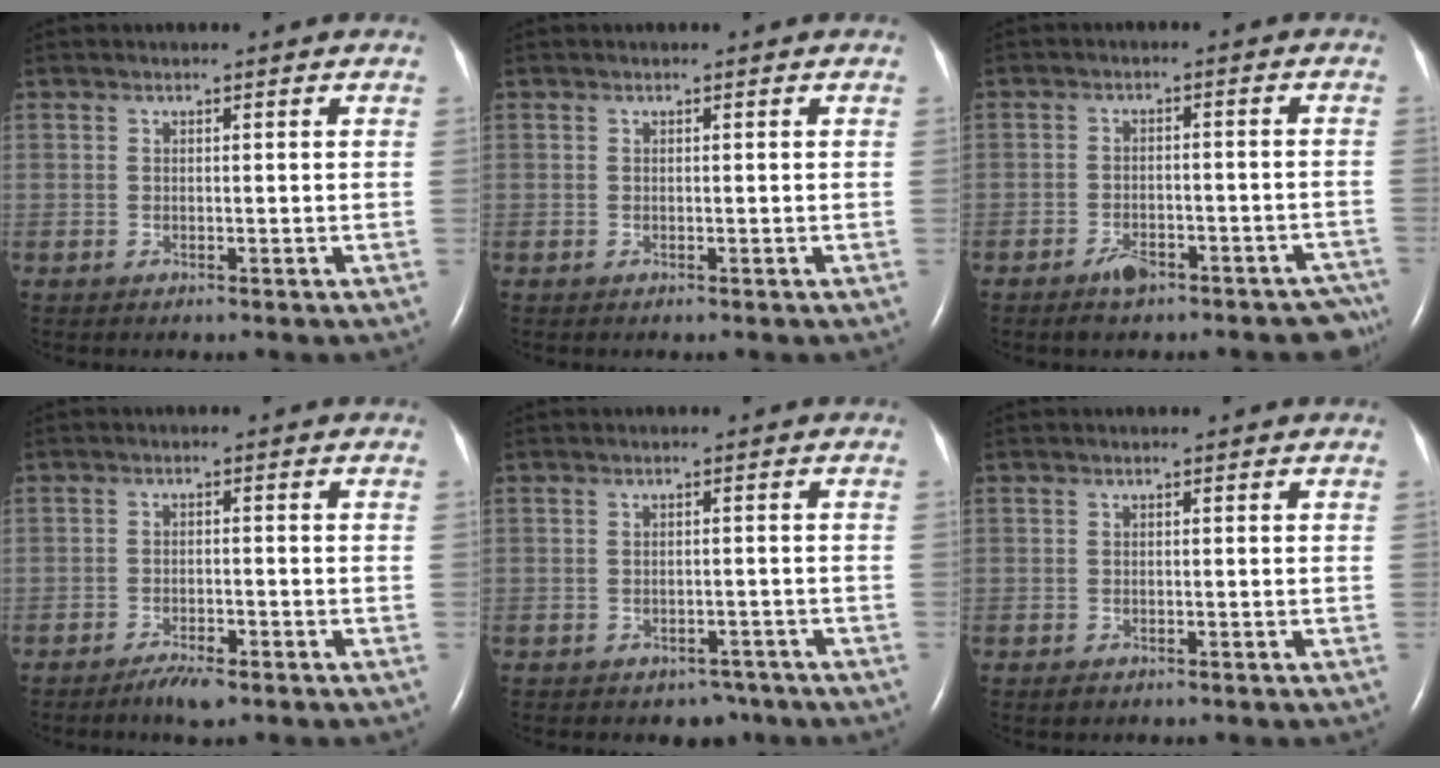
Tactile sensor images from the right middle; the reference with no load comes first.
{"total": 0.0}
{"total": 6.8, "force": [-5.5, 2.7, 3.0], "torque": [-0.015, 0.016, -0.080]}
{"total": 3.4, "force": [-2.6, 0.8, 2.2], "torque": [-0.044, -0.003, -0.043]}
{"total": 3.2, "force": [-2.3, 2.0, 0.7], "torque": [-0.004, 0.010, -0.024]}
{"total": 0.8, "force": [-0.5, 0.5, 0.3], "torque": [-0.005, 0.000, -0.004]}